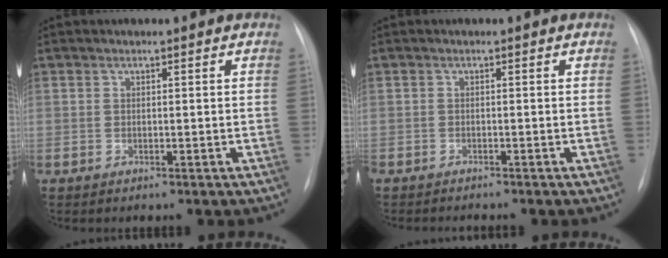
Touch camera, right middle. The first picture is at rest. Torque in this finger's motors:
{"motor_torque": [1.05, -1.01, 0.41, 0.11]}